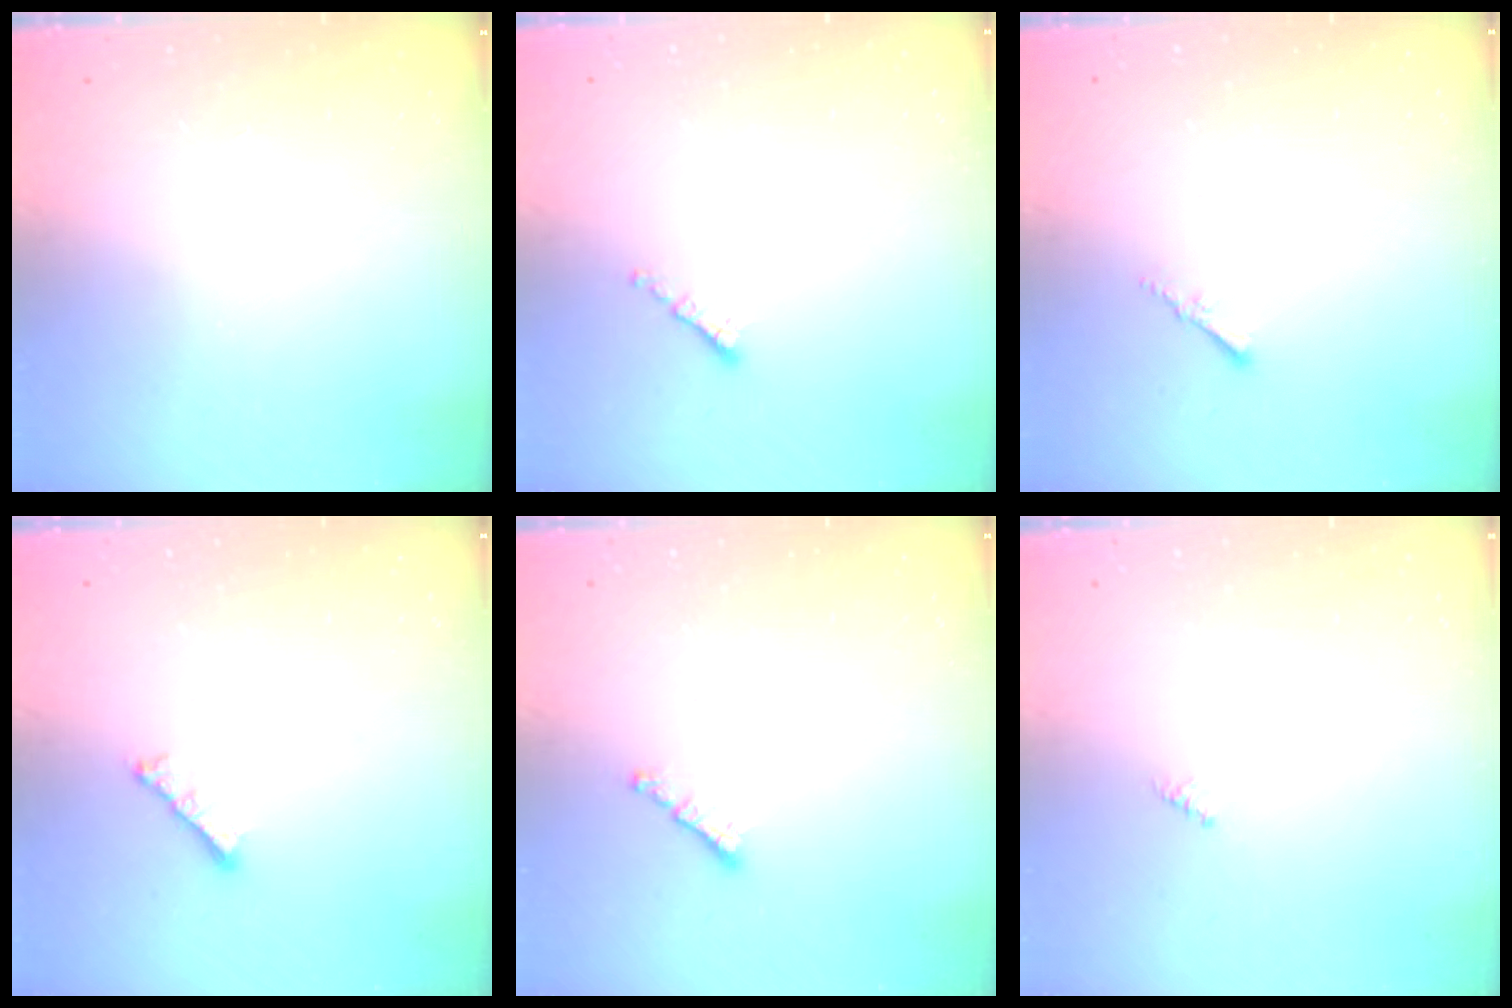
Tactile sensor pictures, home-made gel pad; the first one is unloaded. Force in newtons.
{"total": 1.4, "press": 1.3, "slide": 0.5}
{"total": 1.5, "press": 1.5, "slide": 0.4}
{"total": 2.8, "press": 2.7, "slide": 0.6}
{"total": 0.6, "press": 0.5, "slide": 0.4}
{"total": 0.0}